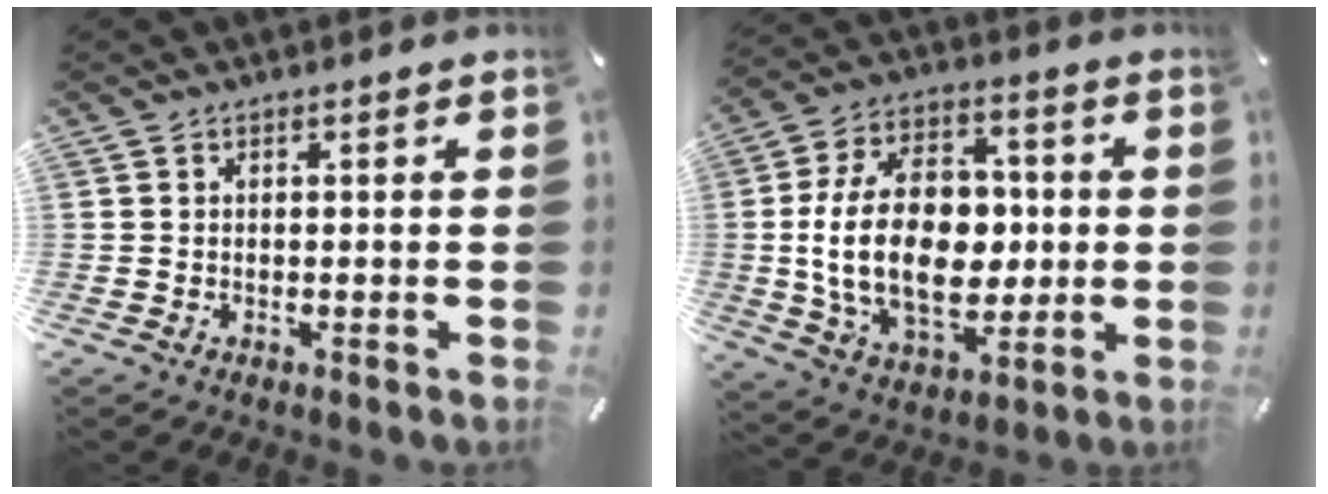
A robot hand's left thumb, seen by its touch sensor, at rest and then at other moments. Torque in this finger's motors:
{"motor_torque": [2.15, 2.69, 1.11, -0.53, 0.86]}